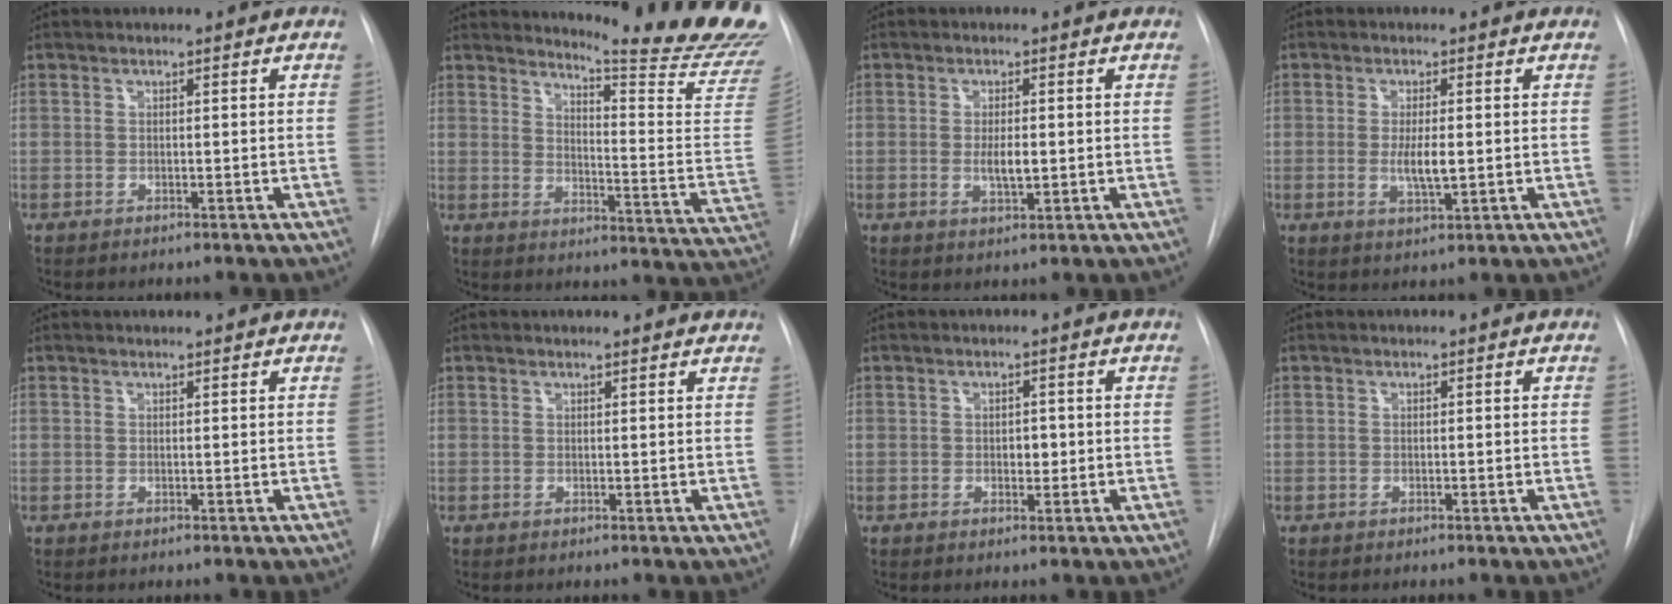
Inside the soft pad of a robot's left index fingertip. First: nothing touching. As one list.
[{"total": 20.6, "force": [19.4, -1.2, 6.8], "torque": [-0.102, -0.161, 0.227]}, {"total": 3.0, "force": [-0.1, 0.9, 2.9], "torque": [-0.053, -0.005, 0.000]}, {"total": 3.9, "force": [-0.1, 0.9, 3.8], "torque": [-0.072, -0.008, 0.000]}, {"total": 1.5, "force": [1.5, 0.1, 0.2], "torque": [-0.008, 0.010, 0.022]}, {"total": 3.8, "force": [3.7, 0.4, 0.7], "torque": [-0.015, 0.003, 0.032]}, {"total": 1.7, "force": [-0.1, 1.1, 1.3], "torque": [-0.018, 0.000, 0.001]}, {"total": 0.0}]